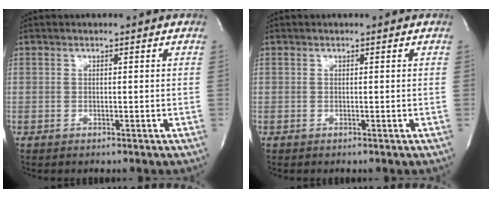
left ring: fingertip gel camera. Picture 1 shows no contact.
{"total": 0.0}